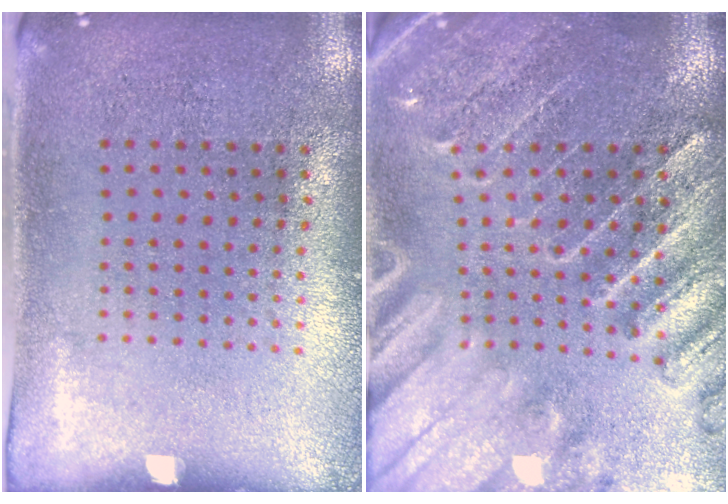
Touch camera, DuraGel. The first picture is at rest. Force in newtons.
{"total": 3.0, "press": 2.9, "slide": 0.9}